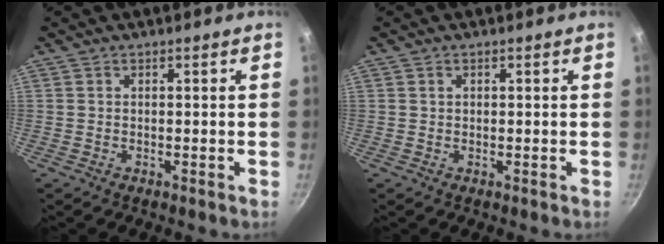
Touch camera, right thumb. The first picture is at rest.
{"total": 0.7, "force": [0.2, 0.6, 0.2], "torque": [-0.001, 0.004, 0.003]}